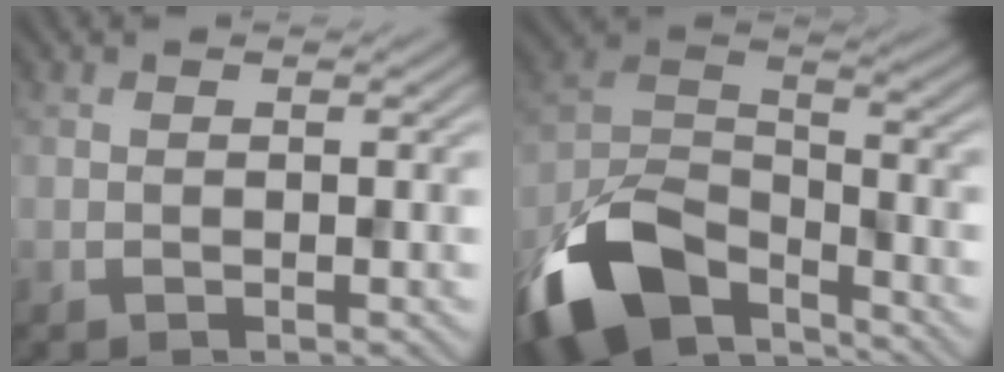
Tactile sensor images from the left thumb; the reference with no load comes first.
{"total": 14.6, "force": [-9.8, 6.7, 8.3], "torque": [-0.192, -0.014, -0.203]}